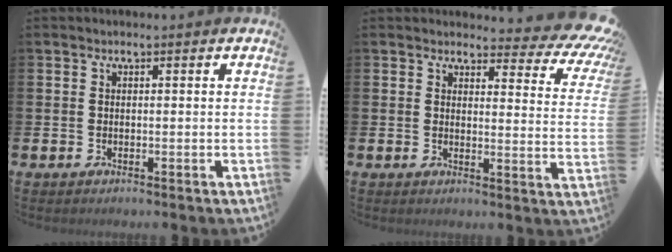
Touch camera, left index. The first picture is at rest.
{"total": 4.2, "force": [3.6, 1.6, 1.6], "torque": [-0.017, -0.040, 0.051]}